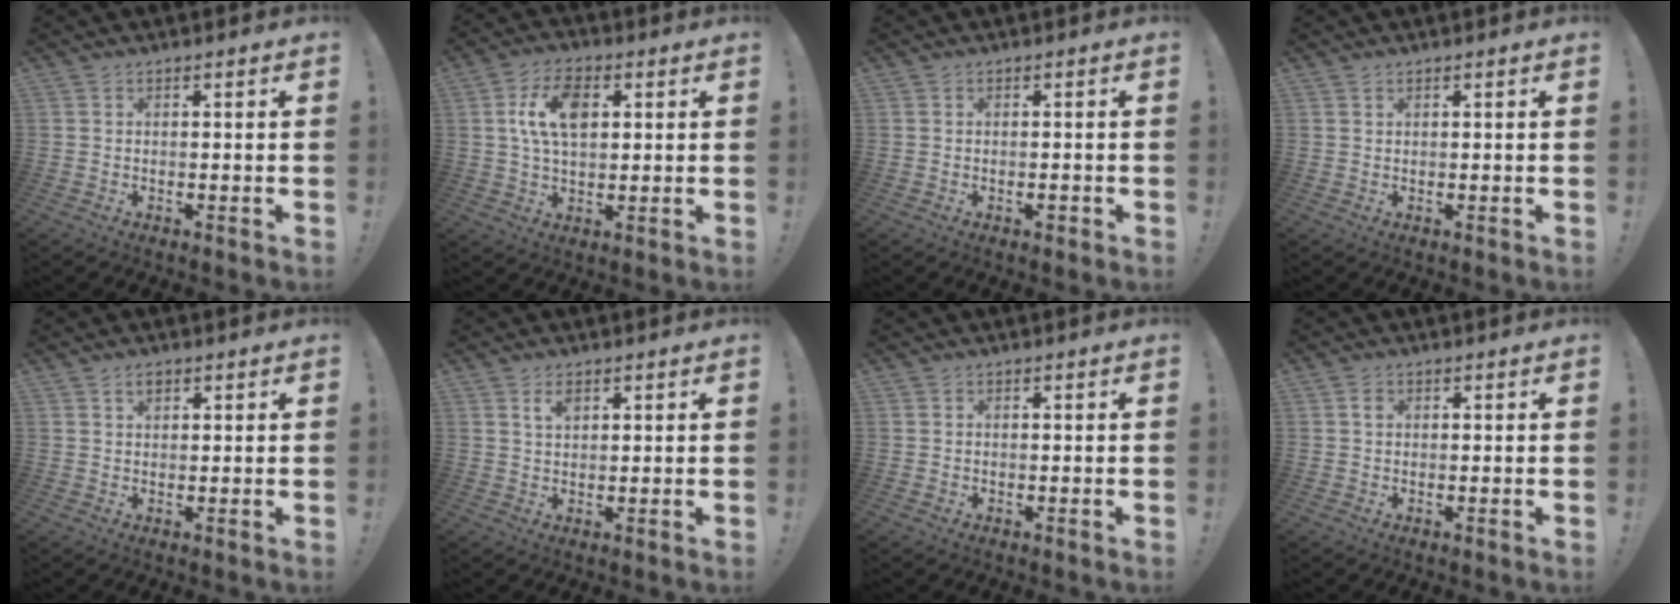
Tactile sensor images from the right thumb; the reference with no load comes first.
{"total": 11.6, "force": [2.7, 7.0, 8.8], "torque": [-0.146, 0.009, 0.049]}
{"total": 0.8, "force": [-0.5, 0.4, 0.4], "torque": [0.005, -0.002, -0.010]}
{"total": 0.7, "force": [0.6, 0.3, 0.2], "torque": [-0.001, -0.002, 0.011]}
{"total": 2.0, "force": [1.2, 1.1, 1.1], "torque": [-0.012, -0.001, 0.019]}
{"total": 2.9, "force": [1.5, 1.5, 1.9], "torque": [-0.021, -0.006, 0.023]}
{"total": 0.5, "force": [0.1, 0.5, -0.1], "torque": [0.003, 0.002, 0.001]}
{"total": 1.3, "force": [0.2, 1.1, 0.7], "torque": [0.001, -0.001, 0.001]}